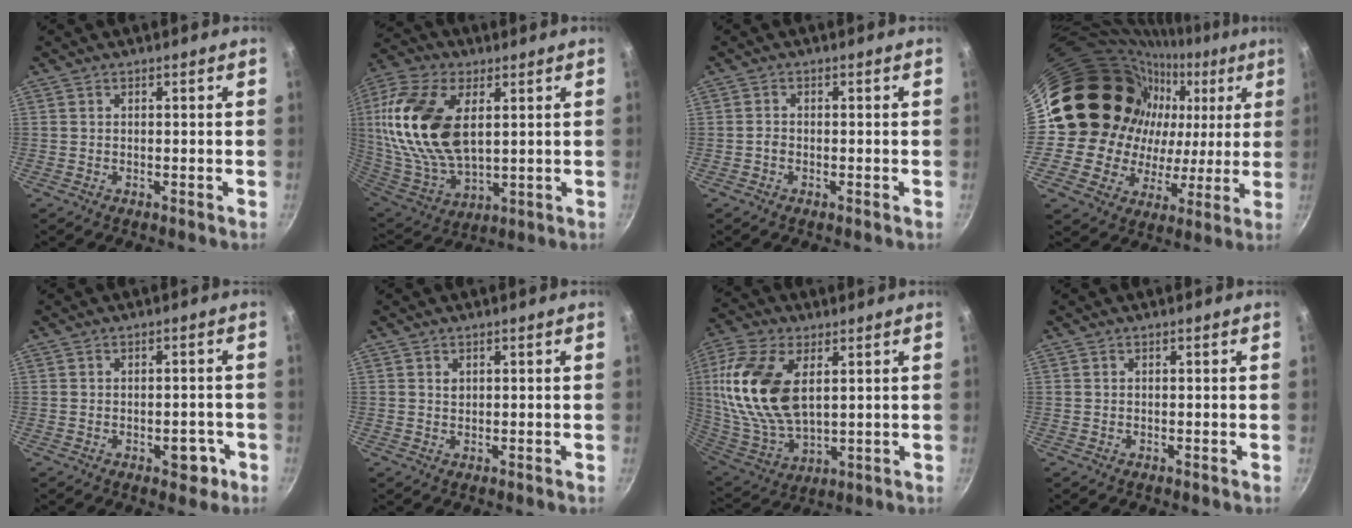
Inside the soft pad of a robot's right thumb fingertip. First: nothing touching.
{"total": 22.2, "force": [5.1, 12.5, 17.6], "torque": [-0.350, -0.019, 0.100]}
{"total": 1.0, "force": [-0.5, 0.7, 0.6], "torque": [-0.012, 0.006, -0.013]}
{"total": 27.7, "force": [6.8, 22.5, 14.7], "torque": [-0.215, 0.037, 0.123]}
{"total": 4.2, "force": [-1.7, 2.5, 2.9], "torque": [-0.009, 0.019, -0.017]}
{"total": 0.9, "force": [0.4, 0.7, 0.4], "torque": [-0.003, -0.001, 0.007]}
{"total": 19.4, "force": [4.8, 10.8, 15.4], "torque": [-0.308, -0.021, 0.098]}
{"total": 0.0}